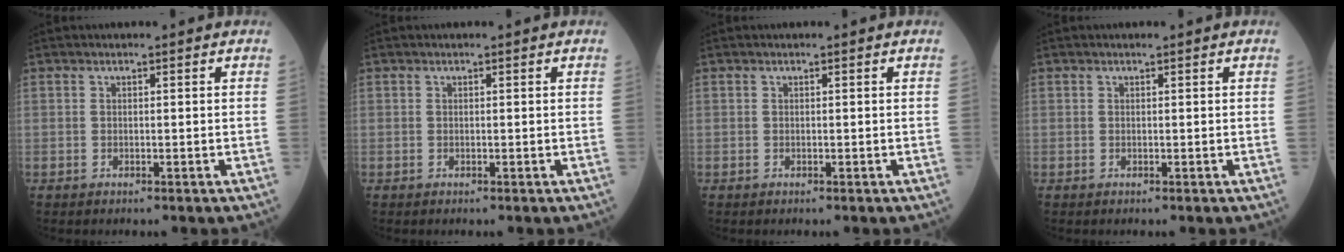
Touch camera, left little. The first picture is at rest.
{"total": 0.0}
{"total": 0.0}
{"total": 0.0}